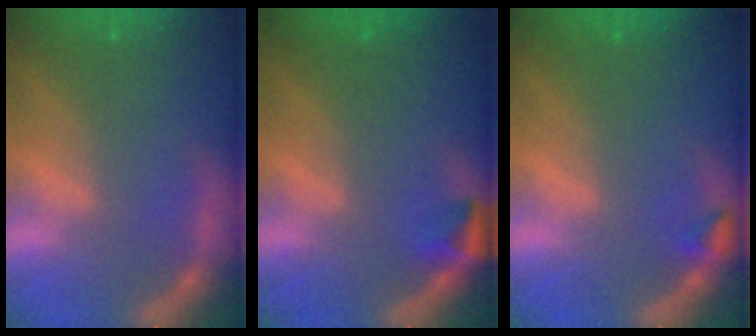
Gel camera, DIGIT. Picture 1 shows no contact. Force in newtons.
{"total": 1.9}
{"total": 0.9}